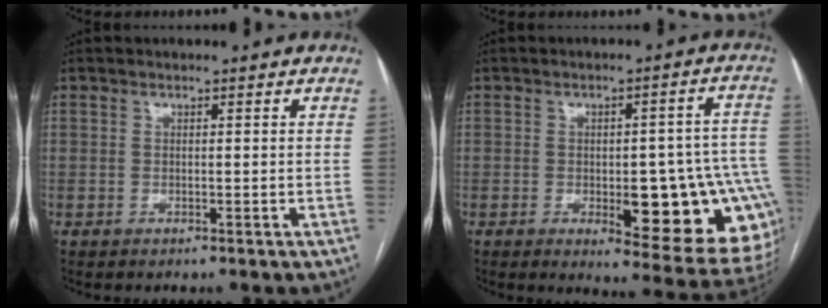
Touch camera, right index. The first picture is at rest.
{"total": 18.4, "force": [-4.3, 5.3, 17.0], "torque": [-0.110, 0.026, -0.033]}